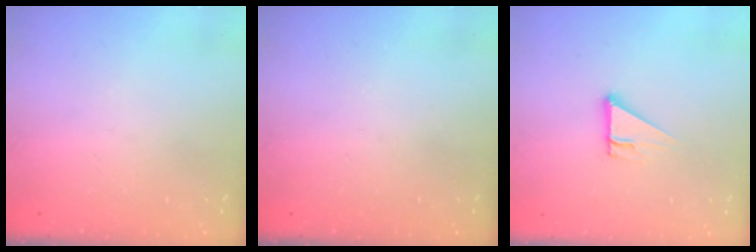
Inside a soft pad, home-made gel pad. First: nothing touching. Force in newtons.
{"total": 0.0}
{"total": 4.3, "press": 4.3, "slide": 0.4}